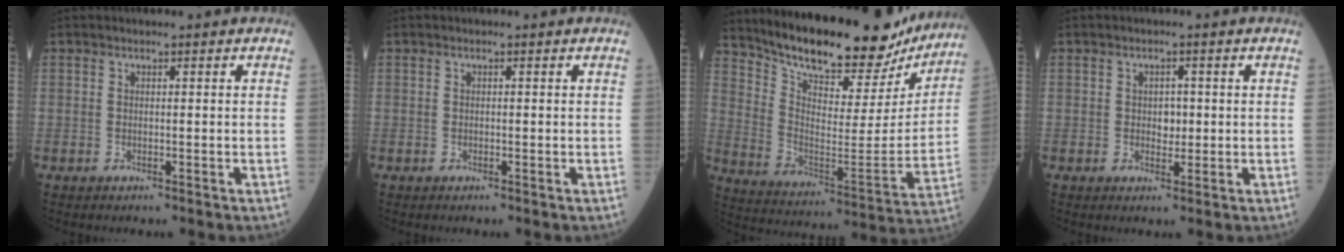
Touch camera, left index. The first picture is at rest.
{"total": 0.0}
{"total": 24.9, "force": [21.7, 7.1, 10.0], "torque": [-0.161, -0.030, 0.307]}
{"total": 2.1, "force": [0.1, 1.4, 1.5], "torque": [-0.022, 0.001, 0.003]}